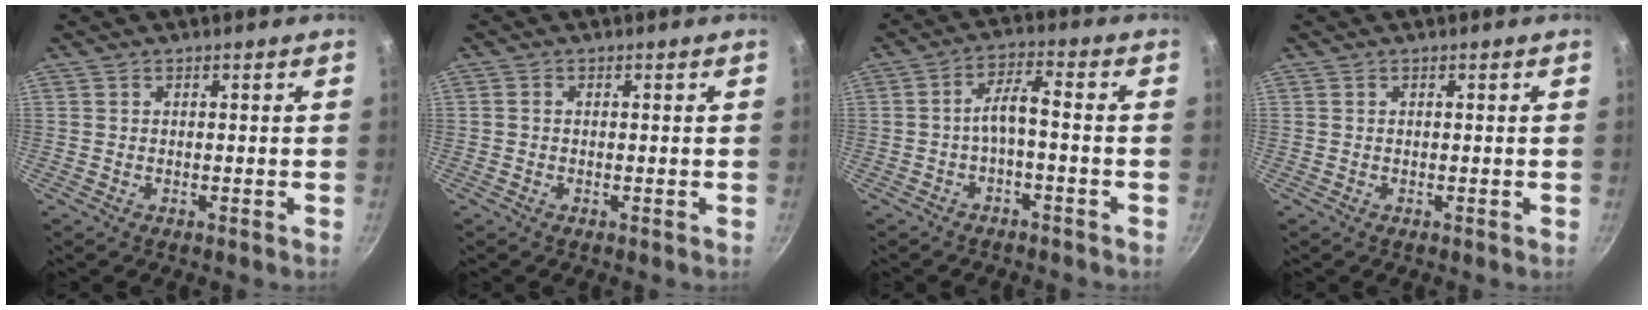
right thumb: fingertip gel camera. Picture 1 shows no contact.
{"total": 0.6, "force": [-0.1, 0.5, 0.2], "torque": [-0.004, 0.003, -0.004]}
{"total": 4.8, "force": [-1.8, 1.3, 4.2], "torque": [-0.089, 0.037, -0.033]}
{"total": 0.0}